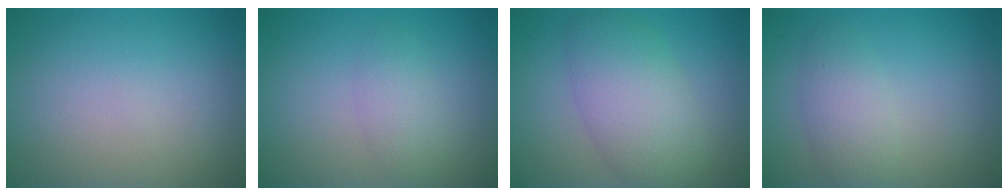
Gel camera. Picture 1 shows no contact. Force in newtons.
{"total": 2.2, "press": 2.2, "slide": 0.1}
{"total": 6.0, "press": 6.0, "slide": 0.2}
{"total": 2.8, "press": 2.8, "slide": 0.1}